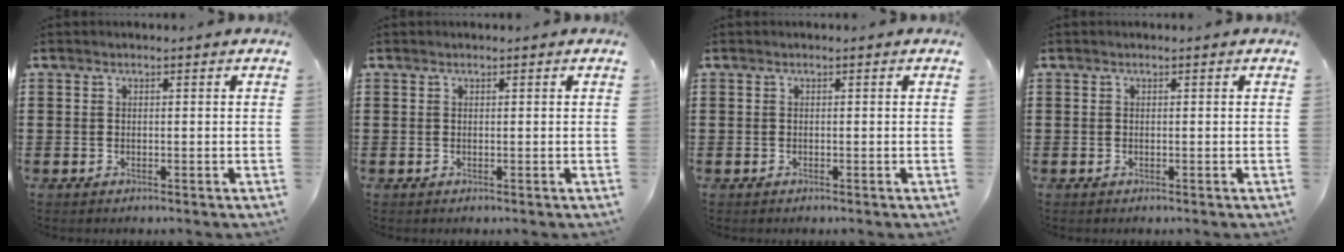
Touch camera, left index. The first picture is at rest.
{"total": 0.0}
{"total": 0.0}
{"total": 0.0}